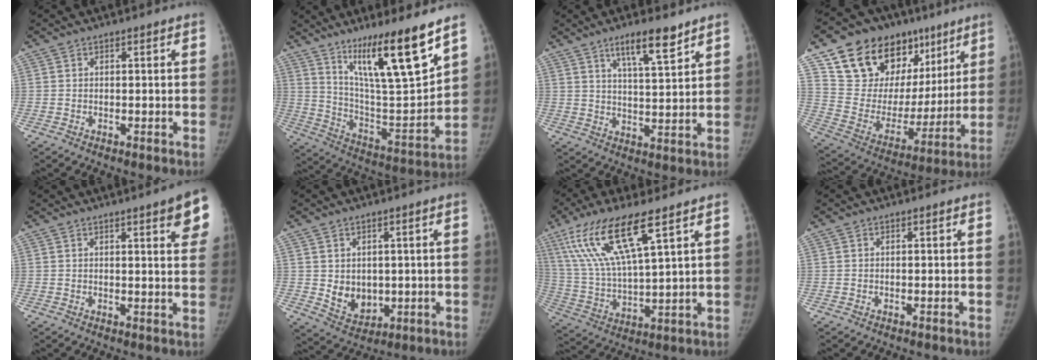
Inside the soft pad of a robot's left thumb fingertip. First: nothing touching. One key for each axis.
{"total": 20.2, "fx": 13.0, "fy": 3.0, "fz": 15.2, "tx": -0.223, "ty": -0.085, "tz": 0.229}
{"total": 8.6, "fx": 5.8, "fy": 1.7, "fz": 6.2, "tx": -0.095, "ty": -0.035, "tz": 0.101}
{"total": 26.9, "fx": 14.7, "fy": 16.8, "fz": 15.2, "tx": -0.195, "ty": -0.004, "tz": 0.259}
{"total": 8.9, "fx": 4.7, "fy": 1.7, "fz": 7.4, "tx": -0.069, "ty": -0.016, "tz": 0.051}
{"total": 6.8, "fx": 0.1, "fy": 5.5, "fz": 4.0, "tx": -0.038, "ty": -0.015, "tz": 0.025}
{"total": 17.1, "fx": 9.2, "fy": 3.8, "fz": 13.9, "tx": -0.291, "ty": -0.031, "tz": 0.187}
{"total": 0.0}